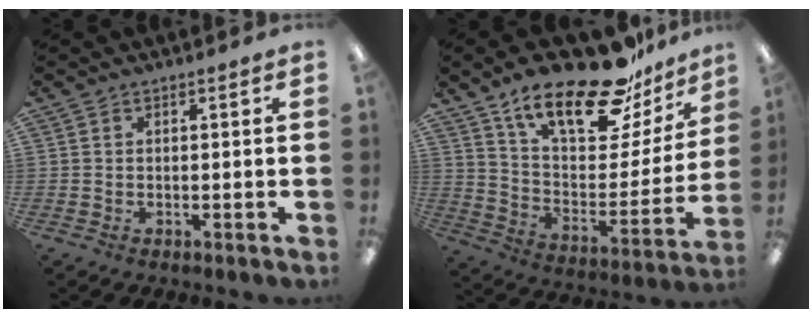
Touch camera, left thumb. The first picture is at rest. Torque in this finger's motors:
{"motor_torque": [1.77, 1.78, 1.39, -1.38, 0.14]}